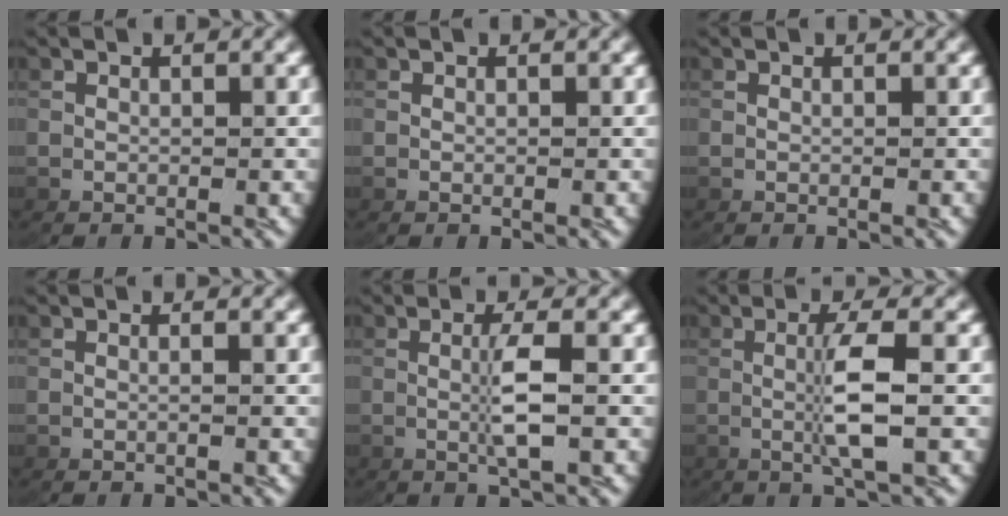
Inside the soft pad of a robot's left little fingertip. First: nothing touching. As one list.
[{"total": 0.0}, {"total": 0.0}, {"total": 0.5, "force": [-0.2, 0.0, 0.5], "torque": [-0.015, 0.000, -0.003]}, {"total": 2.7, "force": [0.1, -0.4, 2.6], "torque": [-0.054, -0.002, 0.004]}, {"total": 3.7, "force": [0.1, -0.3, 3.7], "torque": [-0.073, -0.002, 0.007]}]